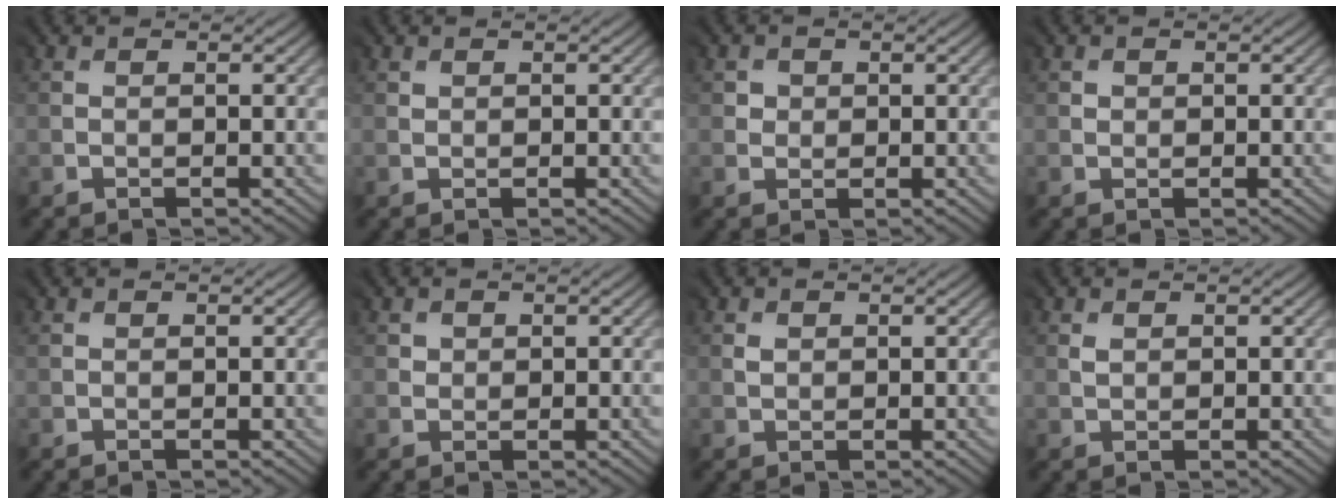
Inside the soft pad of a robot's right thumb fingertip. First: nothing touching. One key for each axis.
{"total": 1.0, "fx": 0.9, "fy": 0.4, "fz": -0.1, "tx": 0.002, "ty": -0.001, "tz": 0.017}
{"total": 1.6, "fx": 0.8, "fy": 1.1, "fz": -0.8, "tx": 0.010, "ty": -0.003, "tz": 0.010}
{"total": 0.9, "fx": 0.7, "fy": 0.6, "fz": -0.3, "tx": 0.007, "ty": -0.002, "tz": 0.013}
{"total": 0.5, "fx": 0.3, "fy": 0.2, "fz": 0.3, "tx": -0.006, "ty": -0.001, "tz": 0.007}
{"total": 1.5, "fx": 1.1, "fy": 0.8, "fz": -0.5, "tx": 0.008, "ty": -0.003, "tz": 0.018}
{"total": 0.9, "fx": 0.7, "fy": 0.4, "fz": -0.5, "tx": 0.005, "ty": -0.001, "tz": 0.013}
{"total": 1.0, "fx": 0.8, "fy": 0.4, "fz": -0.2, "tx": -0.001, "ty": -0.001, "tz": 0.016}